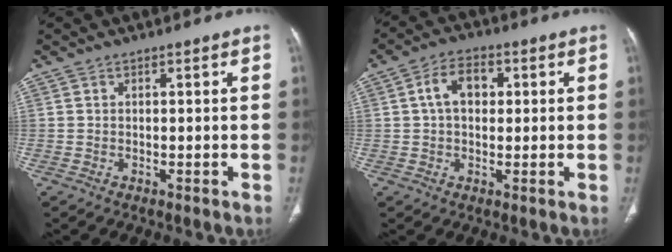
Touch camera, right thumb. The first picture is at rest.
{"total": 6.6, "force": [1.2, 4.4, 4.8], "torque": [-0.072, 0.015, 0.015]}